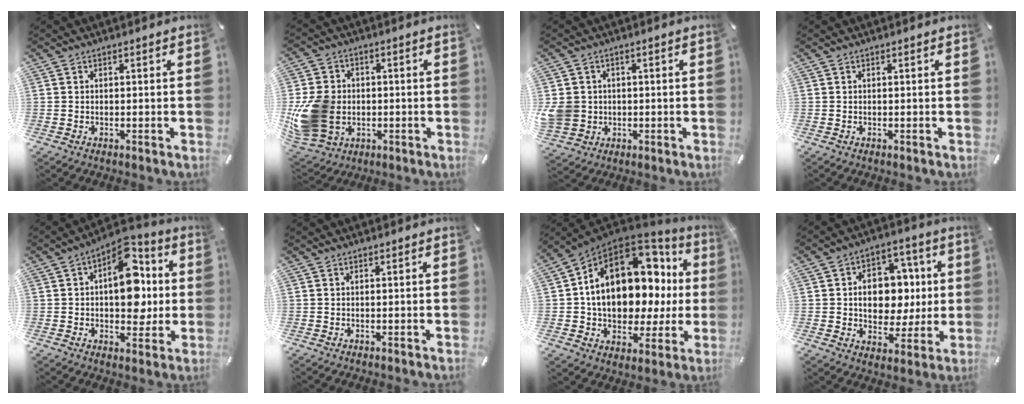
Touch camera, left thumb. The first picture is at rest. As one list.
[{"total": 15.9, "force": [-2.5, 13.1, 8.6], "torque": [-0.177, 0.016, -0.042]}, {"total": 6.4, "force": [0.0, 6.1, 1.8], "torque": [-0.063, 0.008, -0.001]}, {"total": 0.0}, {"total": 14.8, "force": [2.6, 9.2, 11.3], "torque": [-0.145, -0.020, 0.044]}, {"total": 0.0}, {"total": 19.5, "force": [4.0, 13.0, 14.0], "torque": [-0.219, -0.034, 0.068]}, {"total": 11.6, "force": [0.4, 9.7, 6.4], "torque": [-0.091, 0.007, 0.015]}]